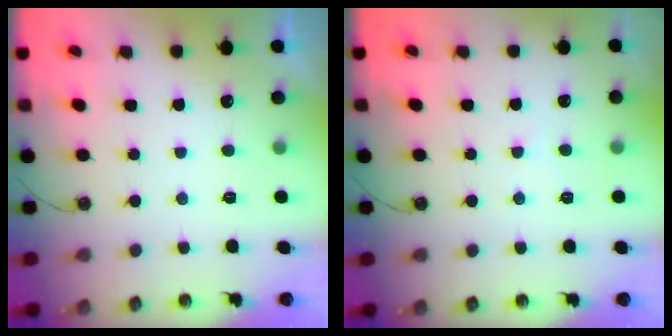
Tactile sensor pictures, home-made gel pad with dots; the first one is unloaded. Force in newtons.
{"total": 3.1, "press": 3.1, "slide": 0.5}